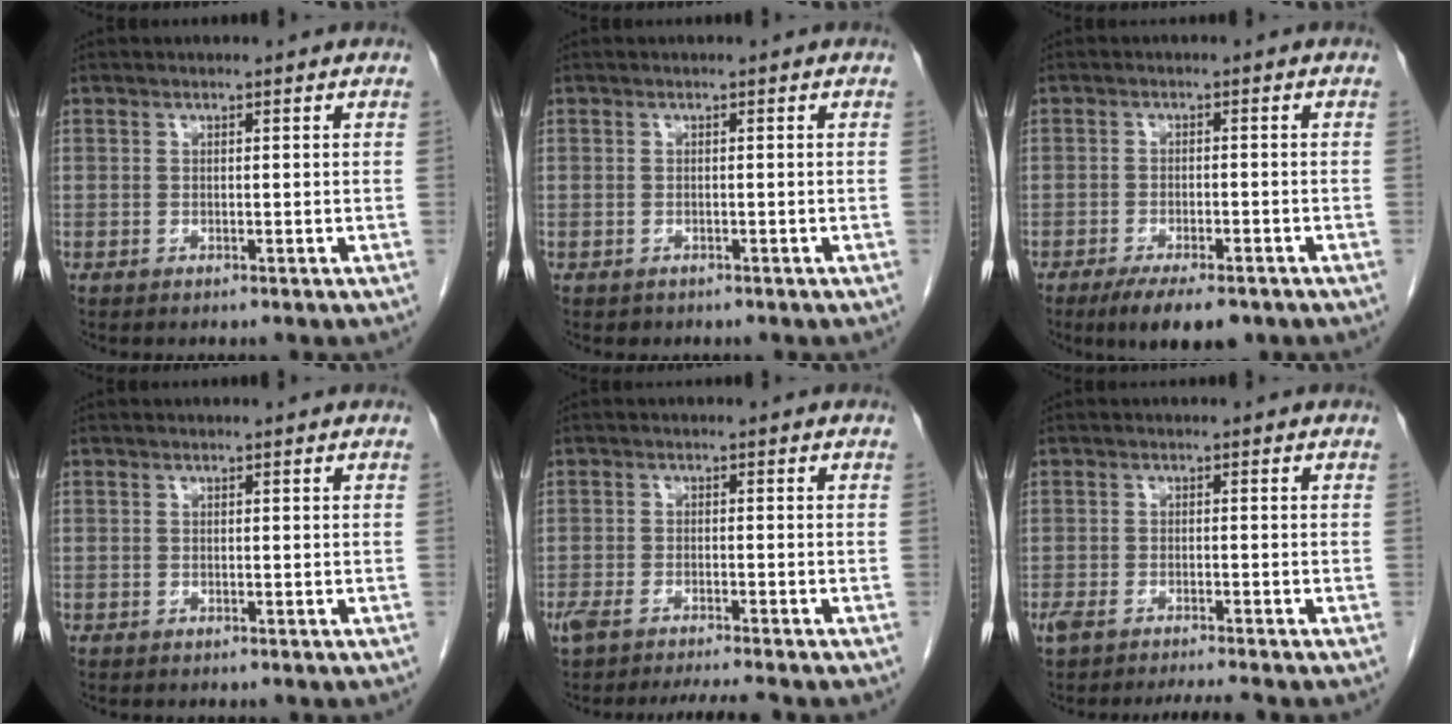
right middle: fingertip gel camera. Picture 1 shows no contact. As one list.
[{"total": 0.0}, {"total": 8.1, "force": [-5.9, 2.2, 5.2], "torque": [-0.074, -0.013, -0.088]}, {"total": 0.0}, {"total": 7.6, "force": [-6.7, 0.3, 3.6], "torque": [-0.060, -0.006, -0.106]}, {"total": 6.0, "force": [-5.2, 0.3, 2.9], "torque": [-0.053, -0.003, -0.085]}]